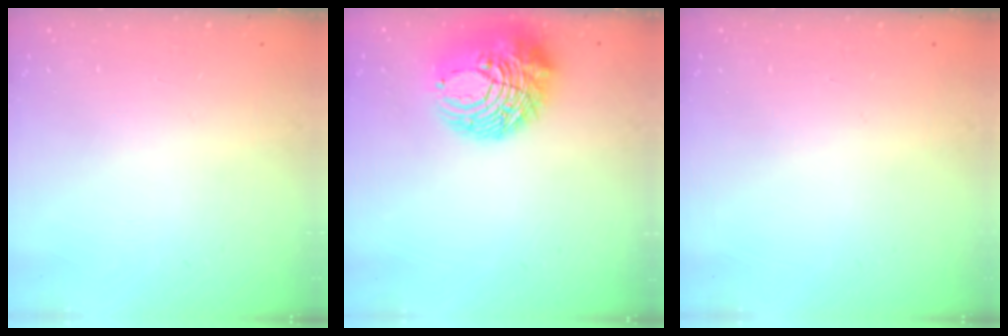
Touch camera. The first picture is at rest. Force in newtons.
{"total": 14.2, "press": 14.1, "slide": 1.5}
{"total": 0.0}